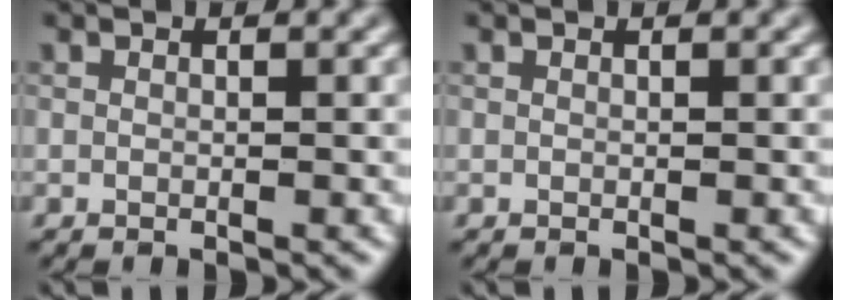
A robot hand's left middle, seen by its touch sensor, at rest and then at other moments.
{"total": 0.0}